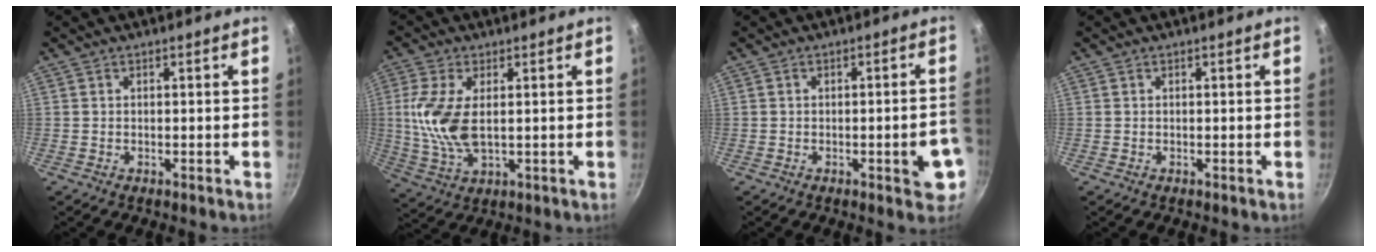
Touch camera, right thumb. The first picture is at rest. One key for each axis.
{"total": 10.7, "fx": 1.1, "fy": 5.4, "fz": 9.2, "tx": -0.189, "ty": -0.006, "tz": 0.026}
{"total": 6.4, "fx": -2.1, "fy": 2.1, "fz": 5.7, "tx": -0.057, "ty": 0.012, "tz": -0.023}
{"total": 0.0}